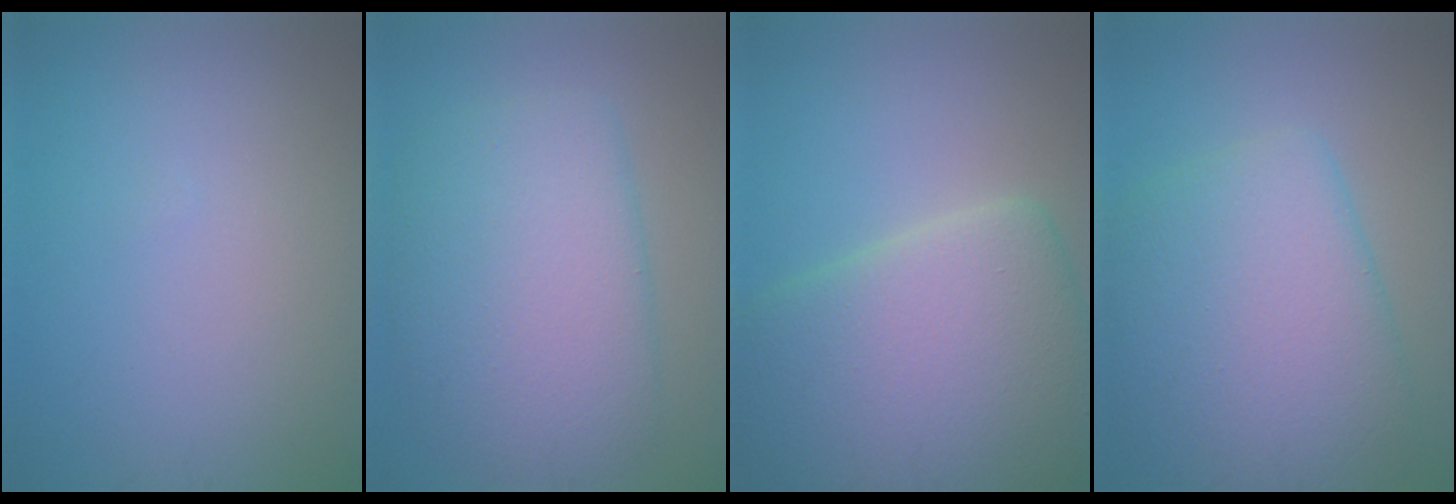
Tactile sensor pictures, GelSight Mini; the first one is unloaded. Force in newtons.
{"total": 7.7, "press": 7.7, "slide": 0.3}
{"total": 11.6, "press": 11.5, "slide": 0.9}
{"total": 9.0, "press": 9.0, "slide": 0.3}